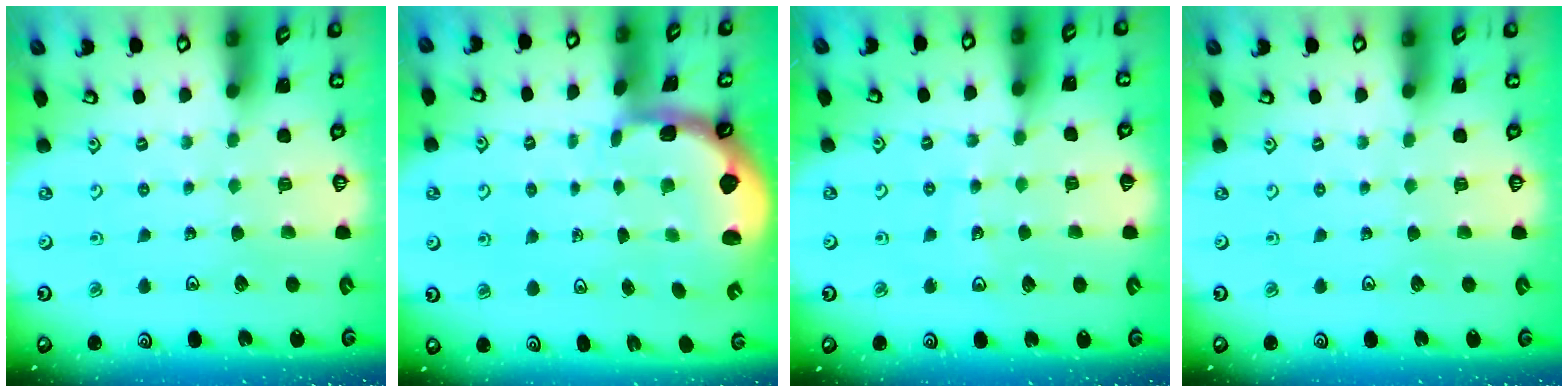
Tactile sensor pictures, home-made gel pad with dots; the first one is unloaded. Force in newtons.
{"total": 2.3, "press": 1.3, "slide": 1.8}
{"total": 7.8, "press": 7.5, "slide": 1.9}
{"total": 0.0}